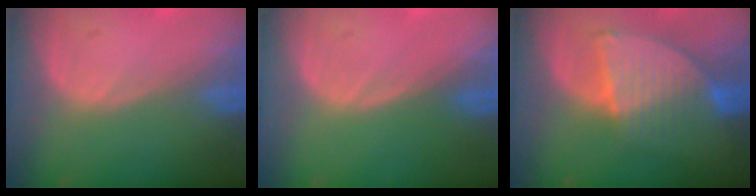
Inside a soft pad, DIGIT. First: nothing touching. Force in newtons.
{"total": 0.0}
{"total": 7.3, "press": 6.8, "slide": 2.8}